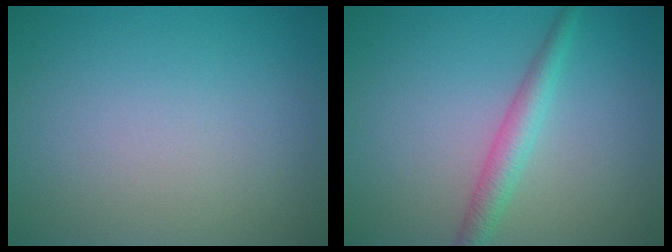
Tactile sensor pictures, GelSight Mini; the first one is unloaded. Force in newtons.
{"total": 2.6, "press": 2.6, "slide": 0.2}